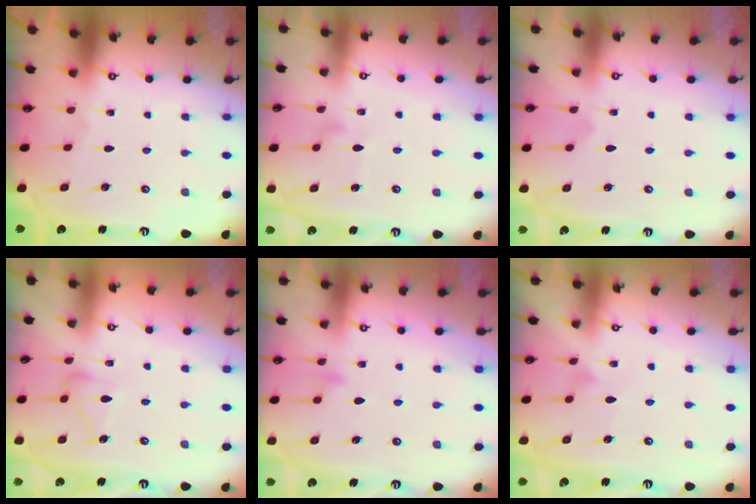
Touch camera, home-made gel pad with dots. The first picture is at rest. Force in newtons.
{"total": 7.5, "press": 7.5, "slide": 0.4}
{"total": 6.0, "press": 6.0, "slide": 0.3}
{"total": 9.5, "press": 9.5, "slide": 0.5}
{"total": 7.8, "press": 7.8, "slide": 0.7}
{"total": 6.0, "press": 5.9, "slide": 0.4}